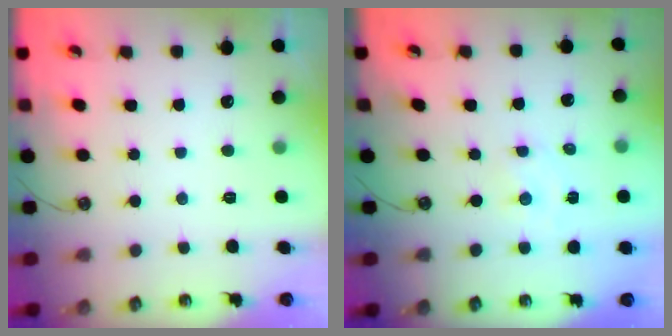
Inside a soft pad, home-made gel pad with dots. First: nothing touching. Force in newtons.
{"total": 1.4, "press": 1.4, "slide": 0.2}